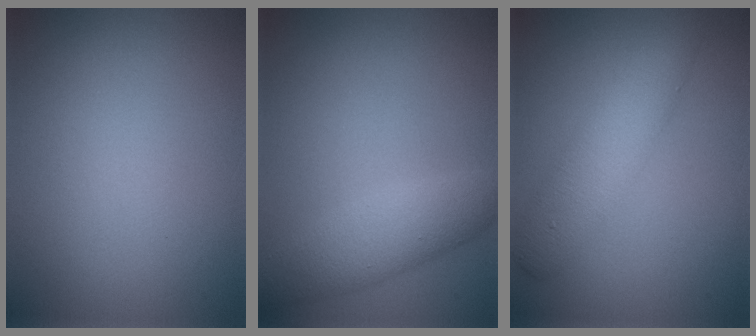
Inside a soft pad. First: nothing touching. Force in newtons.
{"total": 3.9, "press": 3.9, "slide": 0.1}
{"total": 4.1, "press": 4.1, "slide": 0.1}